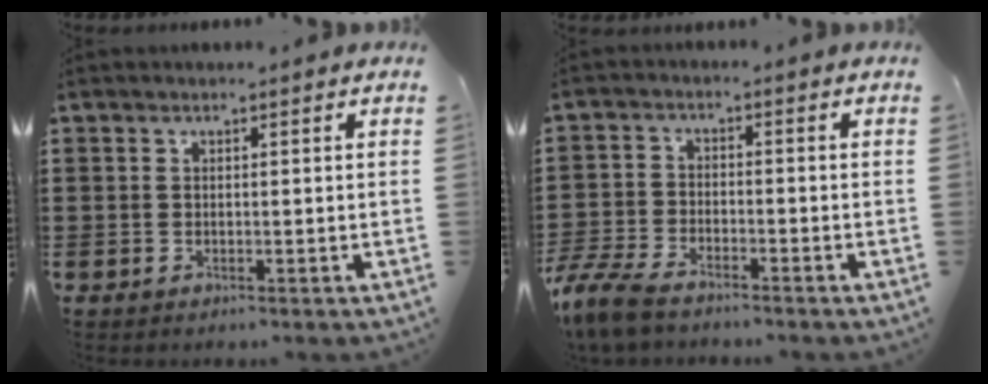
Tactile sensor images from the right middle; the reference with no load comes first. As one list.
[{"total": 6.0, "force": [-5.2, 1.6, 2.6], "torque": [-0.078, -0.003, -0.109]}]